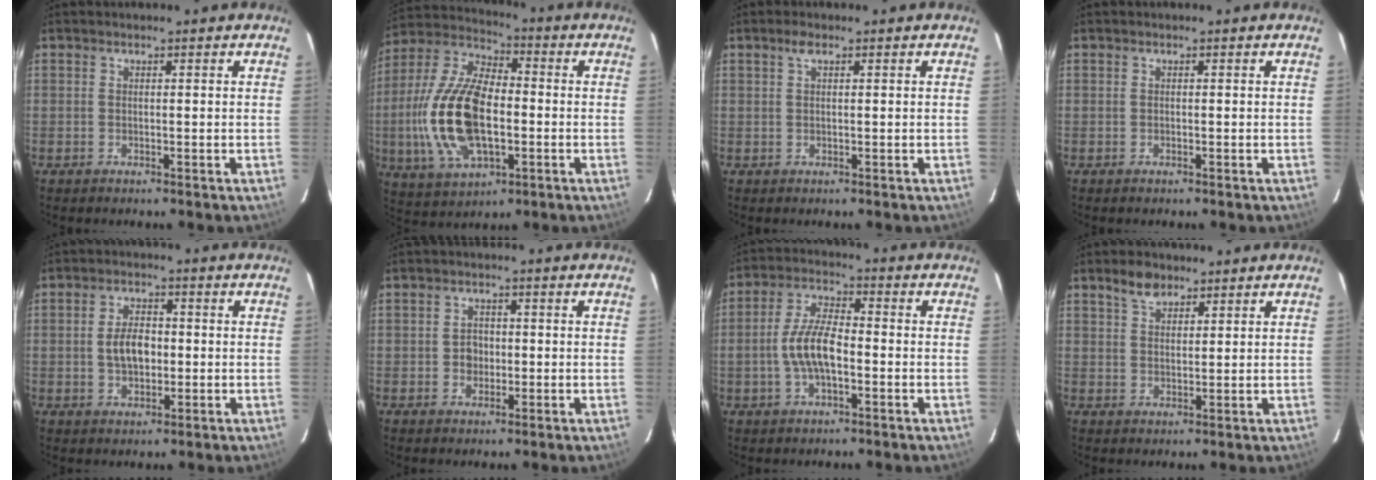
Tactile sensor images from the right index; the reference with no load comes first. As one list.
[{"total": 19.3, "force": [-3.0, 9.7, 16.5], "torque": [-0.352, 0.000, -0.053]}, {"total": 1.4, "force": [0.8, 0.5, 1.1], "torque": [-0.022, 0.007, 0.012]}, {"total": 0.0}, {"total": 5.7, "force": [-0.3, 3.6, 4.5], "torque": [-0.085, 0.008, -0.001]}, {"total": 3.1, "force": [-0.4, 2.8, 1.2], "torque": [-0.021, 0.008, -0.005]}, {"total": 8.2, "force": [-2.0, 3.4, 7.2], "torque": [-0.146, 0.009, -0.037]}, {"total": 4.2, "force": [3.0, 2.2, 2.0], "torque": [-0.031, 0.009, 0.054]}]